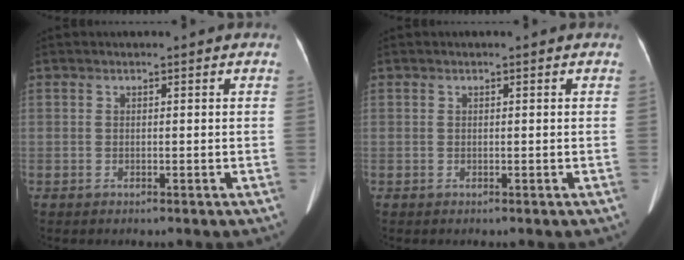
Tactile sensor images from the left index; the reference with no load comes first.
{"total": 0.0}